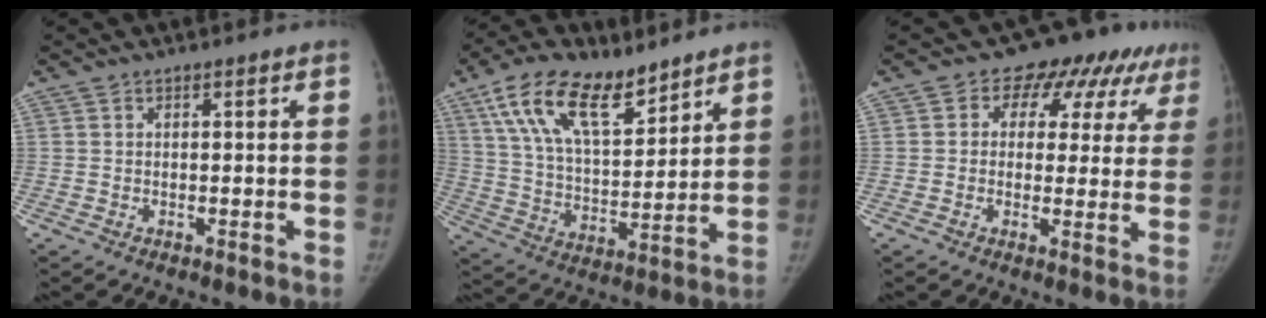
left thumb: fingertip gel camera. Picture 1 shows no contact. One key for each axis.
{"total": 17.6, "fx": 11.0, "fy": 7.9, "fz": 11.2, "tx": -0.166, "ty": -0.042, "tz": 0.207}
{"total": 13.1, "fx": 6.0, "fy": 9.0, "fz": 7.4, "tx": -0.039, "ty": 0.013, "tz": 0.069}